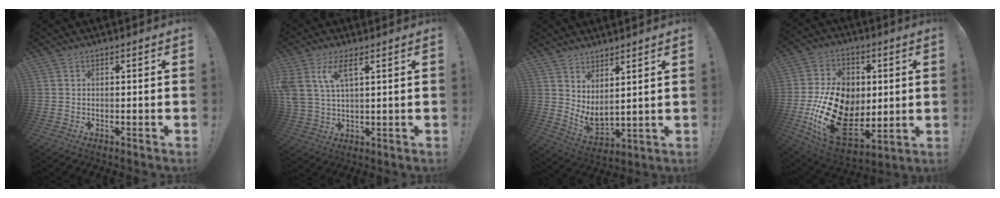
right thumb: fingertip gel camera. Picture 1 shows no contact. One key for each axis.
{"total": 8.0, "fx": 4.3, "fy": 3.2, "fz": 6.0, "tx": -0.129, "ty": -0.013, "tz": 0.078}
{"total": 5.2, "fx": 3.6, "fy": 2.1, "fz": 3.2, "tx": -0.058, "ty": -0.046, "tz": 0.074}
{"total": 26.2, "fx": -3.0, "fy": 18.2, "fz": 18.5, "tx": -0.364, "ty": 0.016, "tz": -0.020}